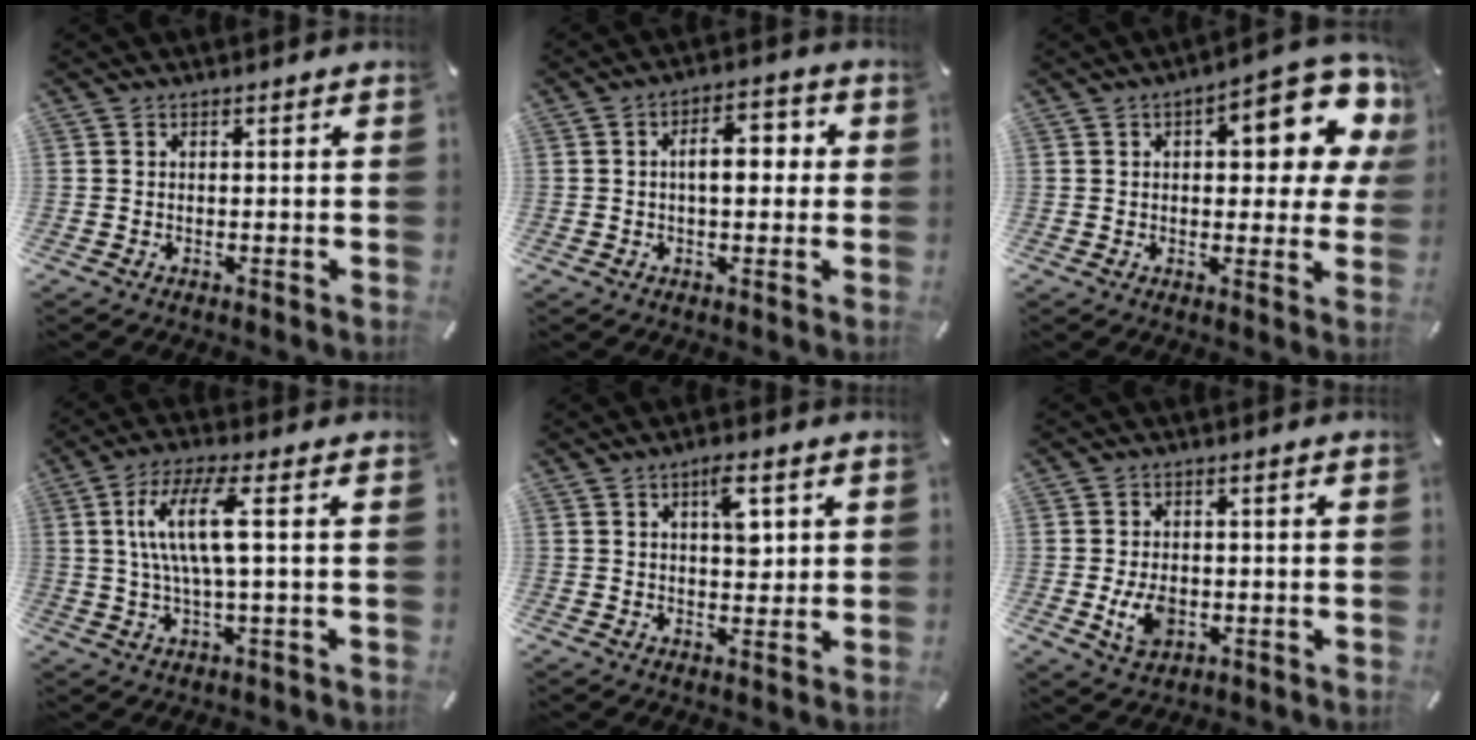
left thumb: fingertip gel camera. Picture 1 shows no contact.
{"total": 7.3, "force": [0.4, 4.2, 6.0], "torque": [-0.083, 0.004, -0.002]}
{"total": 14.5, "force": [4.8, 6.4, 12.0], "torque": [-0.134, -0.035, 0.074]}
{"total": 11.4, "force": [2.0, 2.9, 10.8], "torque": [-0.223, -0.003, 0.028]}
{"total": 6.9, "force": [2.4, 3.5, 5.4], "torque": [-0.066, -0.010, 0.031]}
{"total": 6.1, "force": [-1.1, 4.3, 4.1], "torque": [-0.088, -0.005, -0.021]}